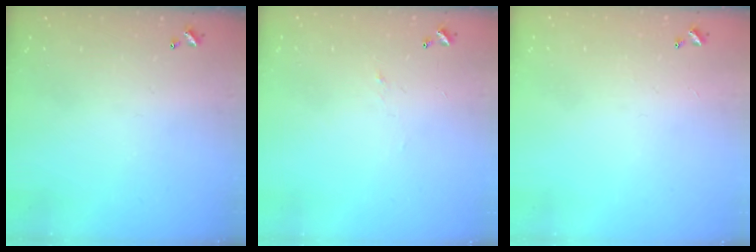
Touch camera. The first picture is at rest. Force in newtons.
{"total": 0.8, "press": 0.6, "slide": 0.6}
{"total": 1.0, "press": 0.9, "slide": 0.5}